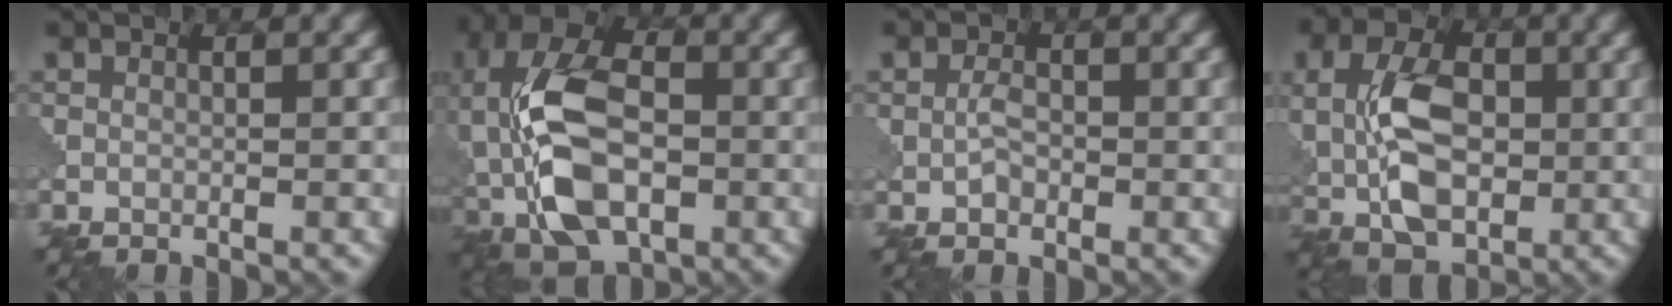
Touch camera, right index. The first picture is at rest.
{"total": 12.6, "force": [-2.3, 7.6, 9.7], "torque": [-0.207, 0.002, -0.057]}
{"total": 1.7, "force": [-0.3, 1.3, 1.1], "torque": [-0.020, 0.002, -0.010]}
{"total": 7.9, "force": [0.0, 5.1, 6.0], "torque": [-0.119, 0.005, -0.006]}